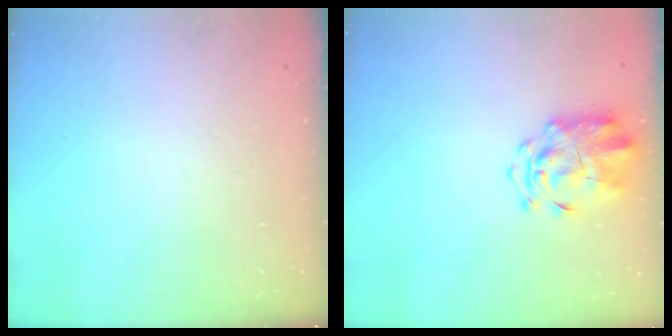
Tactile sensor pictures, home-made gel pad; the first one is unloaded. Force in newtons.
{"total": 3.3, "press": 3.2, "slide": 1.0}